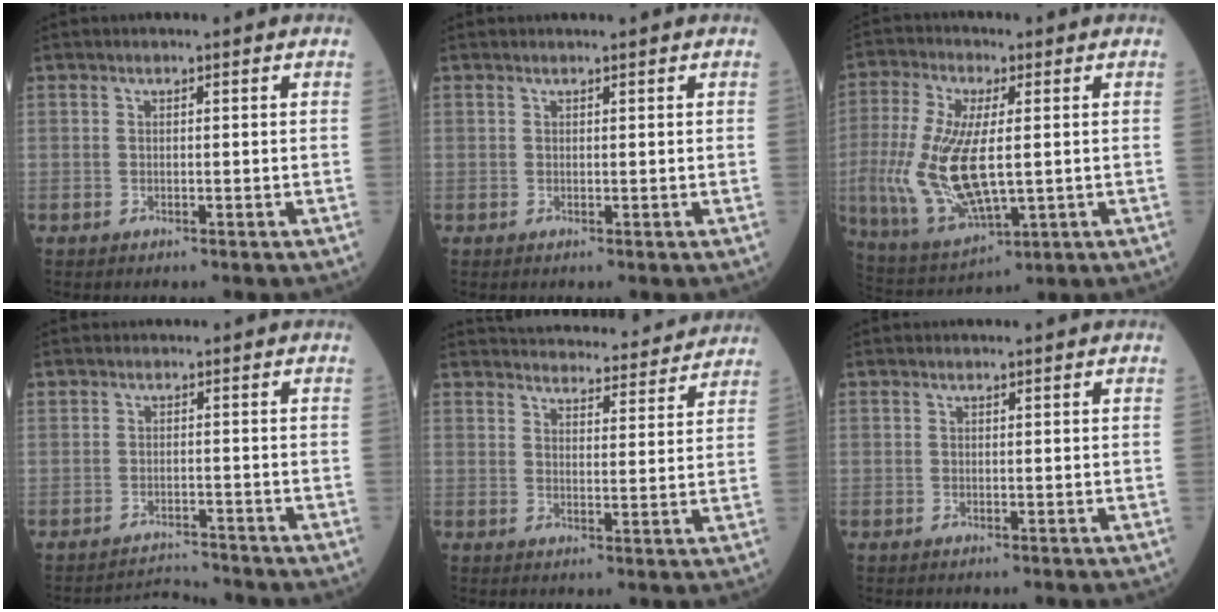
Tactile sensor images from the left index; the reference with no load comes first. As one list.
[{"total": 0.5, "force": [0.5, 0.2, -0.1], "torque": [-0.008, 0.007, 0.009]}, {"total": 13.7, "force": [-0.6, 4.9, 12.8], "torque": [-0.284, -0.011, 0.008]}, {"total": 2.7, "force": [-2.1, -0.4, -1.7], "torque": [0.024, -0.007, -0.031]}, {"total": 19.2, "force": [18.4, 3.2, 4.2], "torque": [-0.051, -0.001, 0.232]}, {"total": 0.7, "force": [0.7, -0.1, 0.1], "torque": [-0.007, 0.009, 0.014]}]